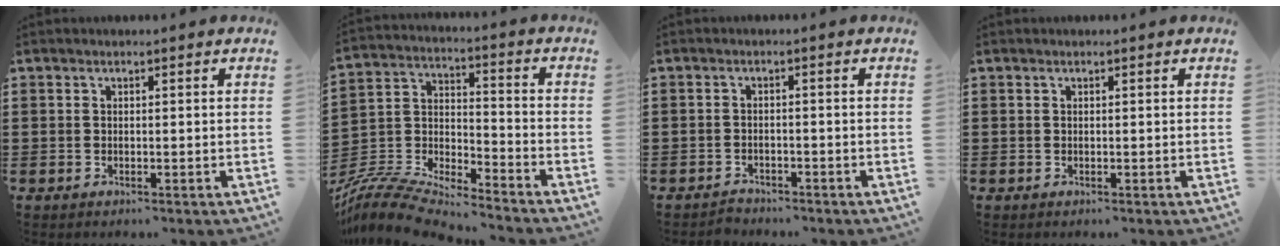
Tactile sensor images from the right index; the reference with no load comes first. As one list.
[{"total": 8.7, "force": [-8.2, 1.1, 2.4], "torque": [-0.064, 0.001, -0.168]}, {"total": 1.5, "force": [-1.4, 0.4, -0.2], "torque": [-0.002, 0.005, -0.032]}, {"total": 0.0}]